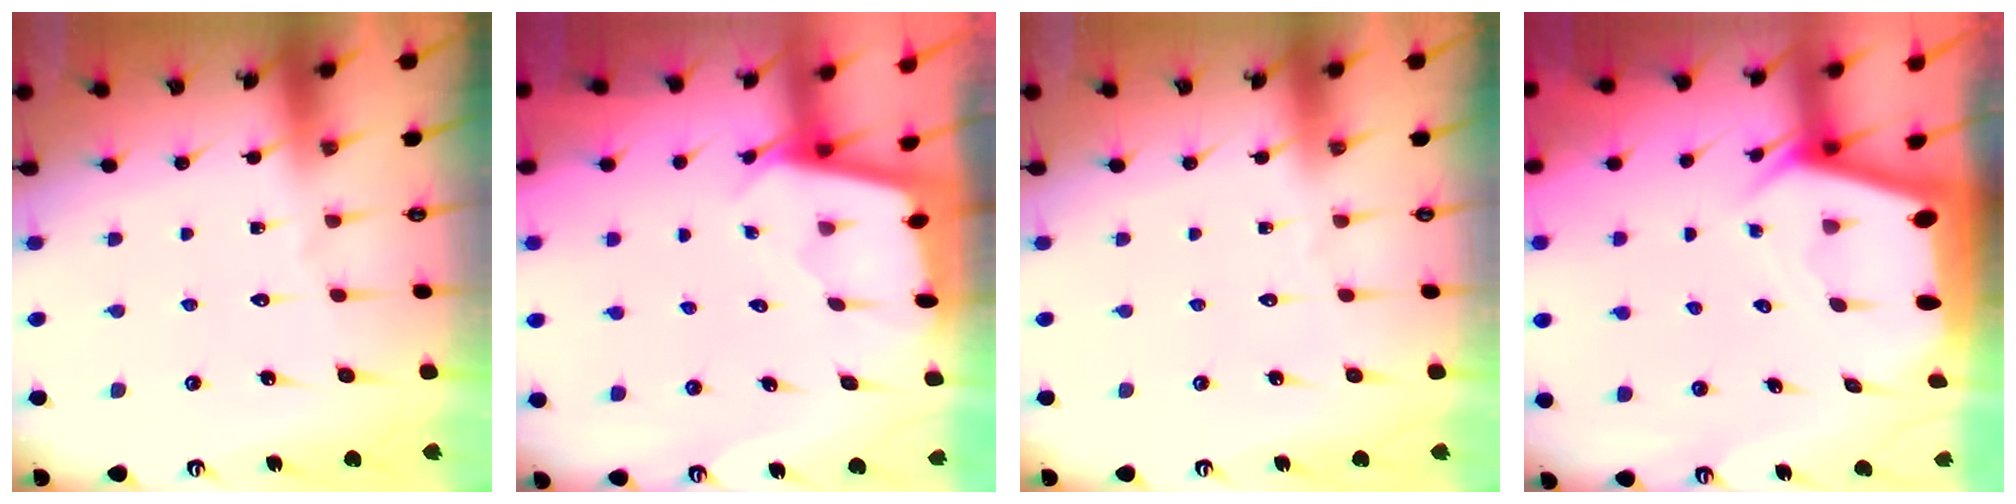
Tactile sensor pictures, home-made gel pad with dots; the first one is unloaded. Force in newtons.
{"total": 1.8, "press": 1.8, "slide": 0.2}
{"total": 0.0}
{"total": 3.0, "press": 2.9, "slide": 0.4}